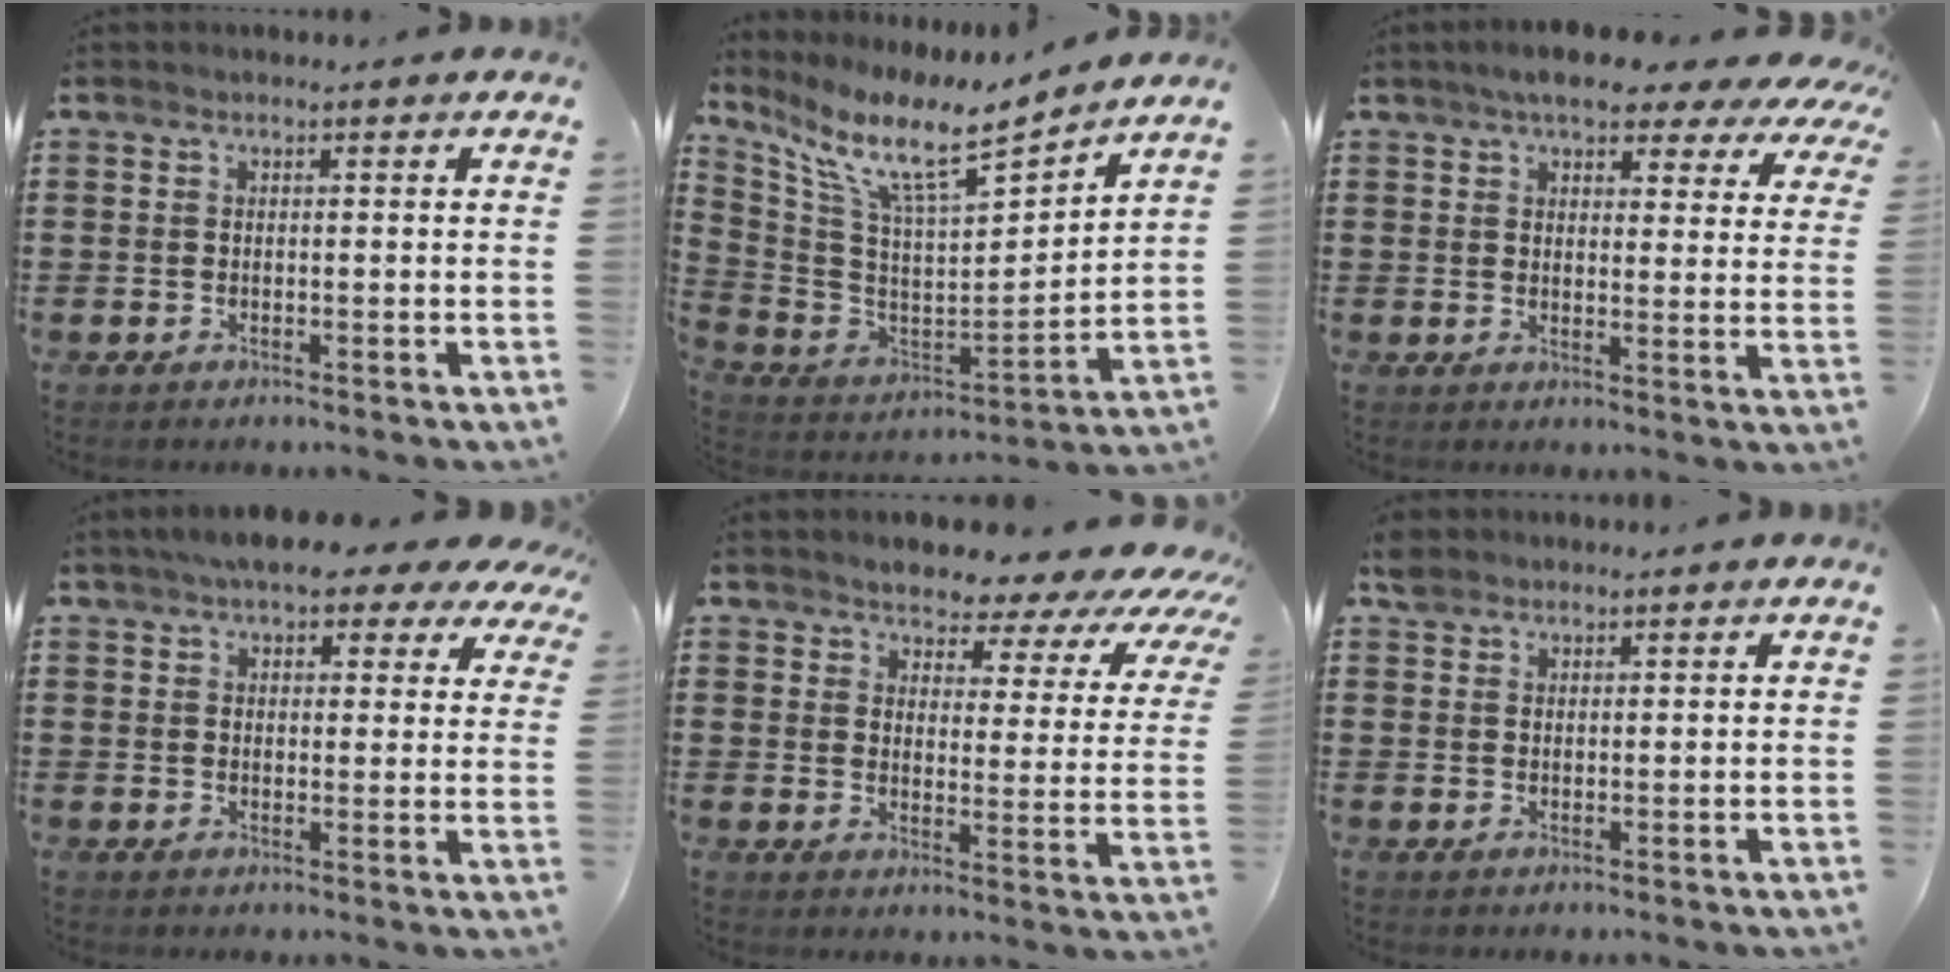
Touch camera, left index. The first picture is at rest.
{"total": 10.2, "force": [7.7, 1.5, 6.6], "torque": [-0.158, -0.052, 0.125]}
{"total": 6.4, "force": [5.4, 2.0, 2.8], "torque": [-0.061, -0.016, 0.092]}
{"total": 6.2, "force": [5.0, 2.1, 3.0], "torque": [-0.061, -0.008, 0.086]}
{"total": 4.3, "force": [4.1, 1.2, 0.9], "torque": [-0.035, -0.034, 0.064]}
{"total": 2.3, "force": [1.9, 1.2, 0.5], "torque": [-0.016, 0.005, 0.038]}